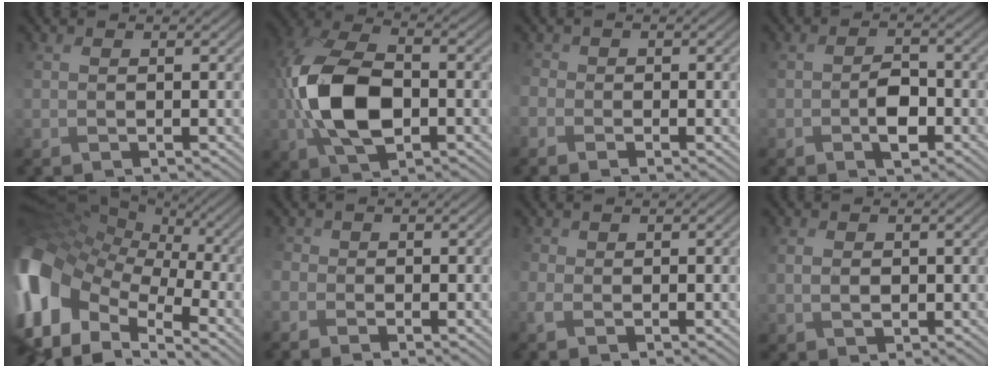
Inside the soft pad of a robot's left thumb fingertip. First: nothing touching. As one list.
[{"total": 11.4, "force": [-0.9, 6.5, 9.3], "torque": [-0.212, 0.008, -0.019]}, {"total": 2.4, "force": [-1.4, 1.9, 0.6], "torque": [-0.018, -0.002, -0.027]}, {"total": 3.5, "force": [-1.3, 2.0, 2.5], "torque": [-0.039, 0.009, -0.021]}, {"total": 16.9, "force": [-4.1, 11.6, 11.6], "torque": [-0.301, -0.006, -0.074]}, {"total": 2.1, "force": [-1.2, 1.6, 0.5], "torque": [-0.015, -0.003, -0.023]}, {"total": 1.1, "force": [-0.2, 1.1, 0.4], "torque": [-0.020, 0.000, -0.009]}, {"total": 1.4, "force": [0.9, 1.1, 0.1], "torque": [-0.004, 0.003, 0.020]}]